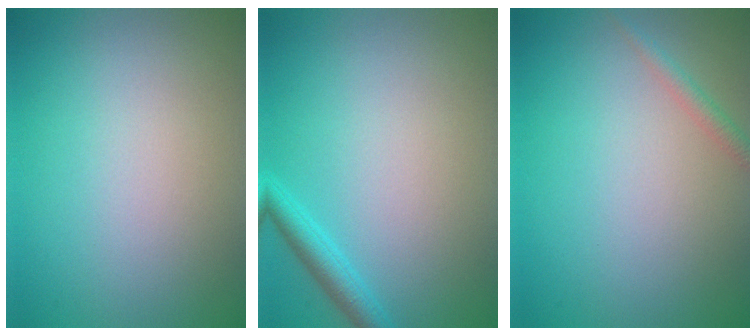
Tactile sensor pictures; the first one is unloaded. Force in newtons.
{"total": 2.0, "press": 2.0, "slide": 0.2}
{"total": 1.2, "press": 1.2, "slide": 0.1}